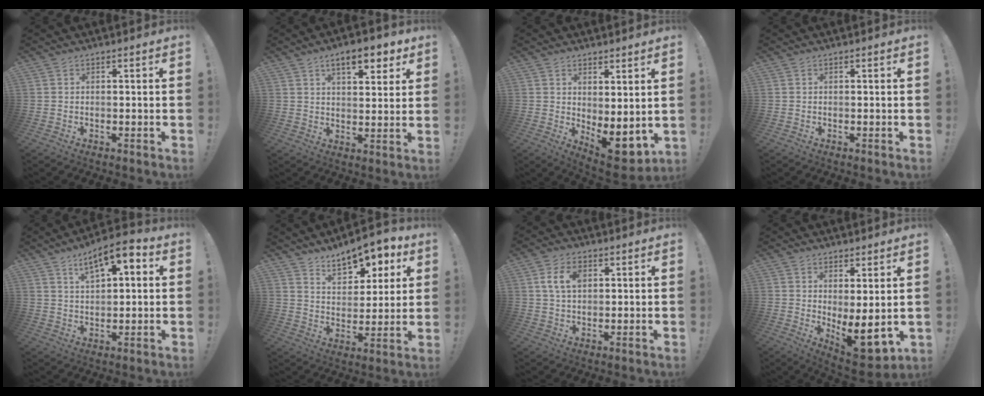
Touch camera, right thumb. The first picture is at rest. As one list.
[{"total": 9.1, "force": [5.4, 3.5, 6.4], "torque": [-0.092, -0.020, 0.093]}, {"total": 6.5, "force": [0.3, 3.2, 5.6], "torque": [-0.043, -0.033, 0.014]}, {"total": 0.0}, {"total": 9.3, "force": [4.6, 3.8, 7.2], "torque": [-0.109, -0.022, 0.079]}, {"total": 11.6, "force": [8.5, 5.8, 5.3], "torque": [-0.080, -0.058, 0.156]}, {"total": 7.2, "force": [2.0, 4.4, 5.3], "torque": [-0.094, 0.008, 0.039]}, {"total": 9.3, "force": [-0.5, 3.3, 8.7], "torque": [-0.079, -0.034, 0.001]}]